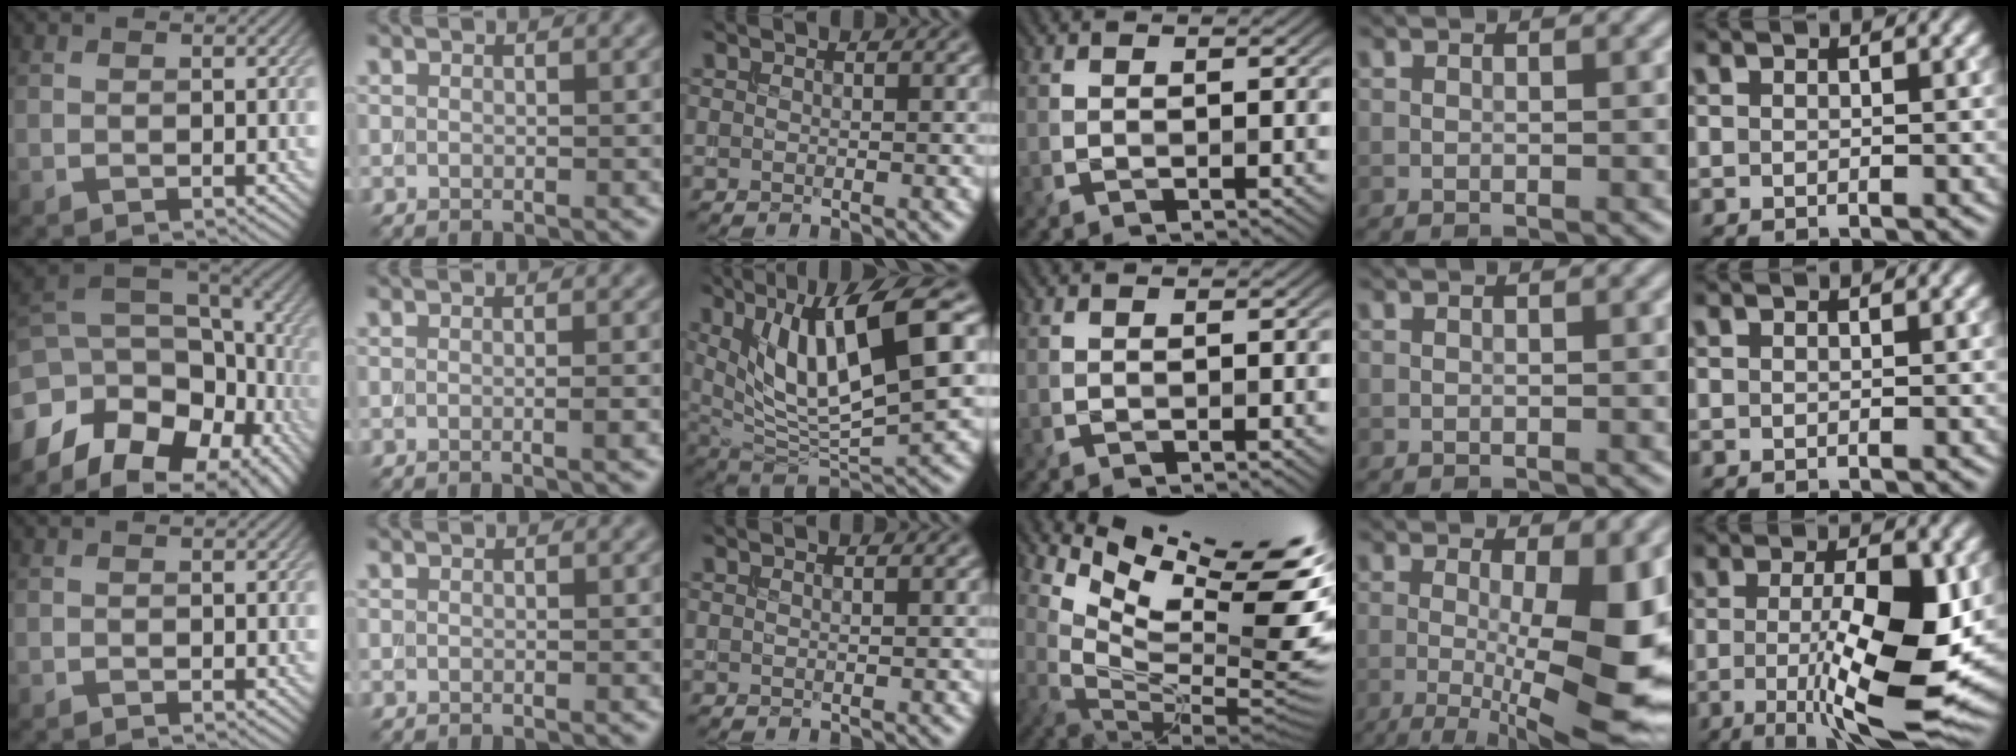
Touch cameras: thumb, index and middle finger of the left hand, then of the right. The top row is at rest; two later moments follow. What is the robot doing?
{"motion": "extract", "object": "backpack"}